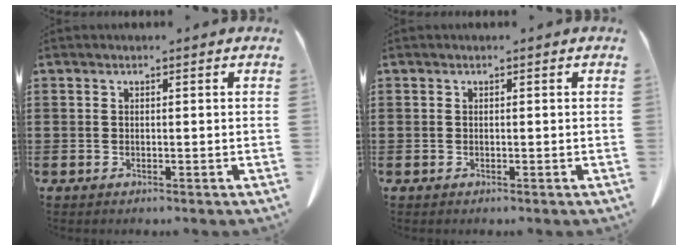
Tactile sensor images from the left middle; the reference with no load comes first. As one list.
[{"total": 0.0}]